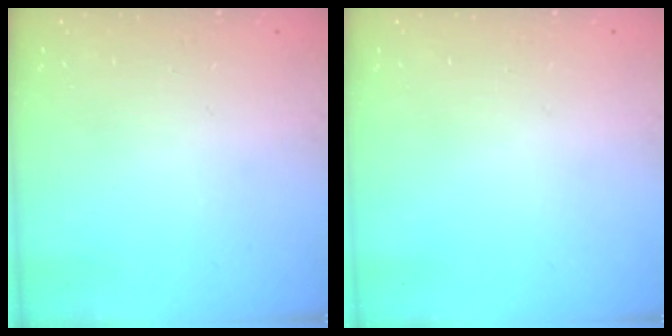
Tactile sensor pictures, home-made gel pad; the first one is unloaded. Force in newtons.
{"total": 0.0}